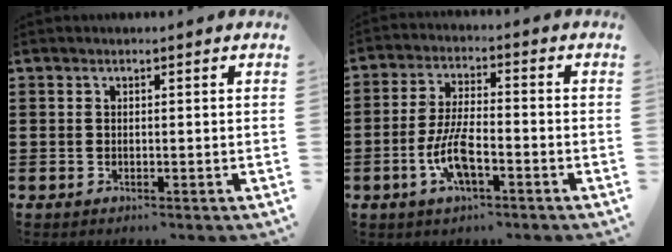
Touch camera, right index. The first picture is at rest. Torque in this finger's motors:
{"motor_torque": [2.14, 0.00, 0.33, 0.09]}